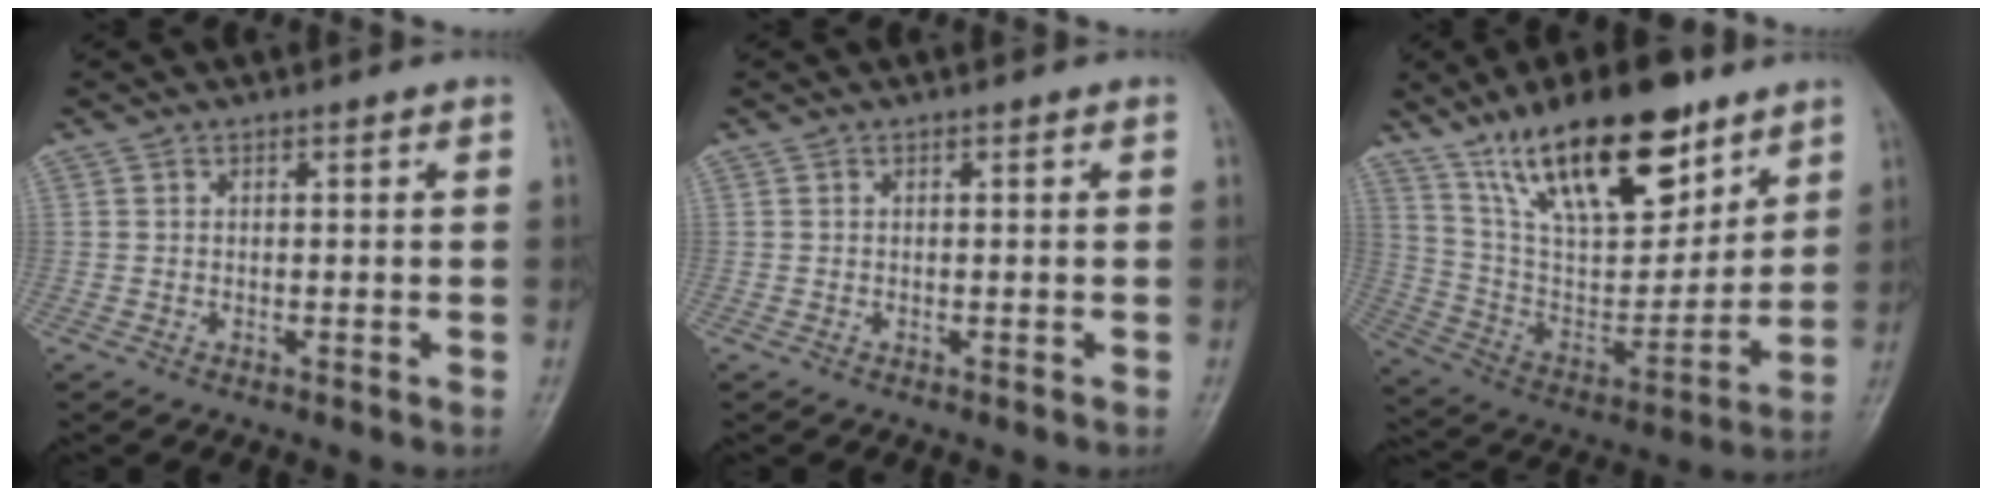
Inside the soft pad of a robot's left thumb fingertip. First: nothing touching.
{"total": 0.0}
{"total": 25.0, "force": [15.8, 10.2, 16.5], "torque": [-0.233, -0.054, 0.284]}